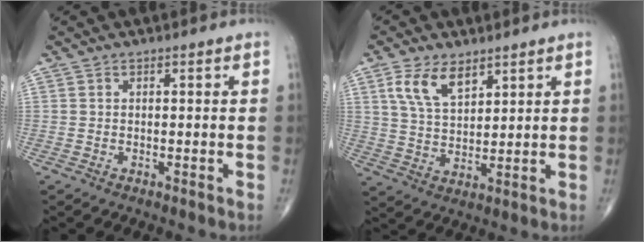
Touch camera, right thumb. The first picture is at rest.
{"total": 8.1, "force": [4.5, 4.1, 5.3], "torque": [-0.088, -0.020, 0.092]}